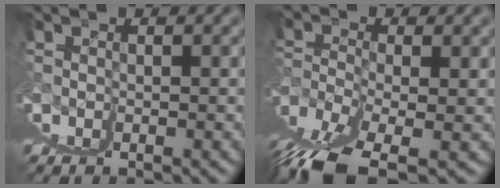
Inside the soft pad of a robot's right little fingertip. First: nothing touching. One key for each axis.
{"total": 4.3, "fx": 2.3, "fy": -3.0, "fz": 2.1, "tx": -0.023, "ty": 0.014, "tz": 0.049}